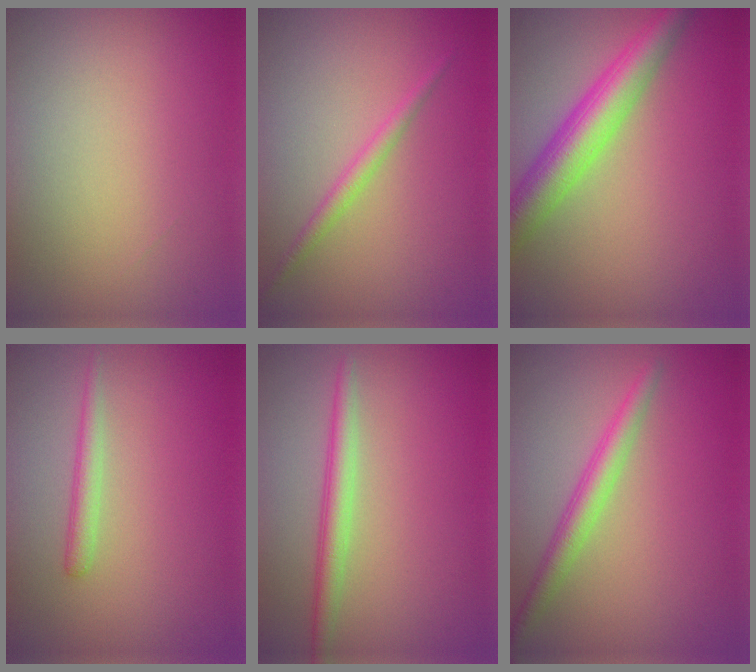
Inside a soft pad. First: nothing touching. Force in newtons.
{"total": 1.6, "press": 1.6, "slide": 0.1}
{"total": 6.1, "press": 6.1, "slide": 0.2}
{"total": 1.5, "press": 1.5, "slide": 0.1}
{"total": 2.4, "press": 2.4, "slide": 0.1}
{"total": 2.9, "press": 2.9, "slide": 0.2}